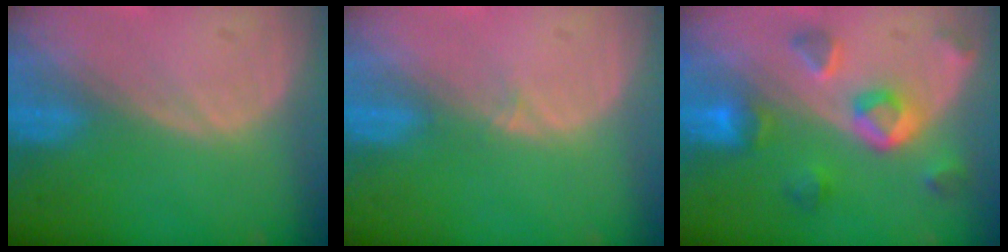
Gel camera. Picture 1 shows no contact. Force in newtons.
{"total": 0.9, "press": 0.5, "slide": 0.7}
{"total": 7.8, "press": 7.0, "slide": 3.5}